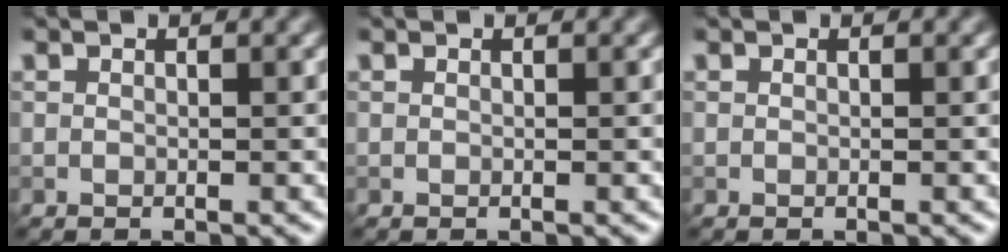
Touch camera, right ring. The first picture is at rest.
{"total": 0.0}
{"total": 0.0}